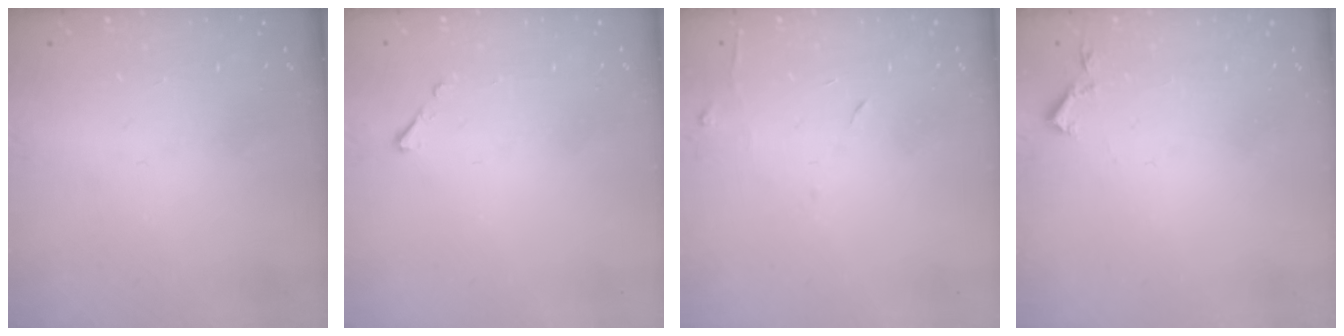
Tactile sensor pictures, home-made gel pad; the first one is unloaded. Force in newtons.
{"total": 2.5, "press": 2.5, "slide": 0.3}
{"total": 5.8, "press": 5.7, "slide": 0.6}
{"total": 2.9, "press": 2.9, "slide": 0.5}